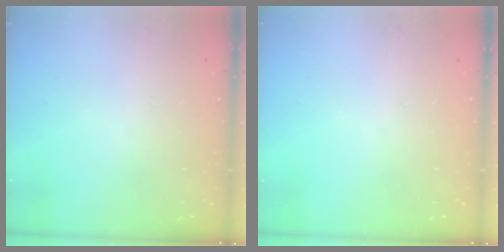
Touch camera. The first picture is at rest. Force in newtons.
{"total": 0.0}